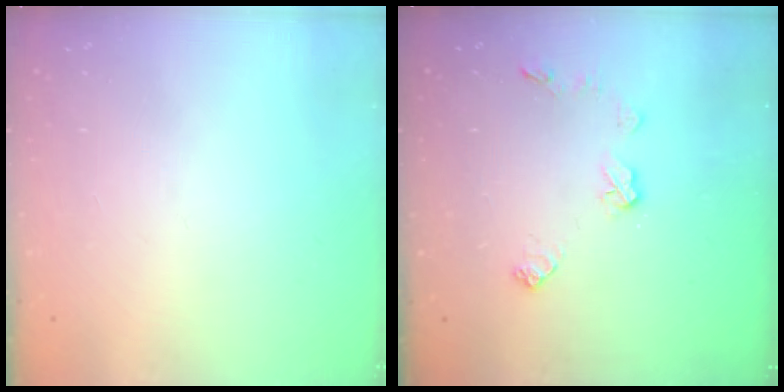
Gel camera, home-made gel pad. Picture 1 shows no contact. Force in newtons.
{"total": 7.3, "press": 7.3, "slide": 0.2}